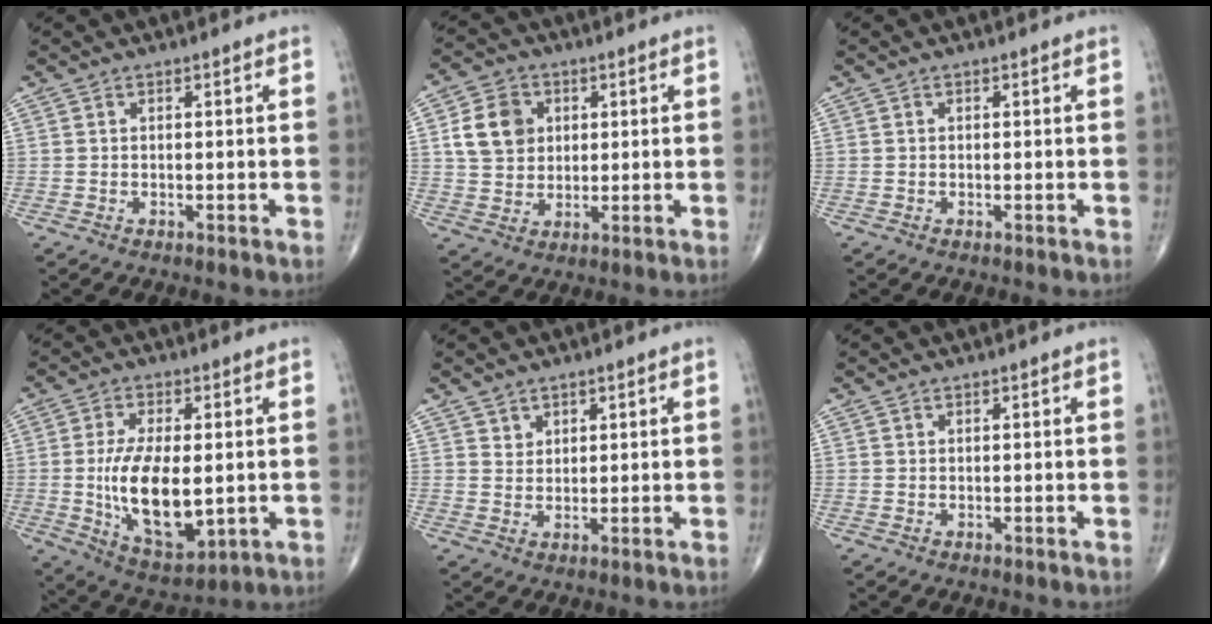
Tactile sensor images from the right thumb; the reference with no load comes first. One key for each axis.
{"total": 9.1, "fx": 2.3, "fy": 7.5, "fz": 4.7, "tx": -0.062, "ty": -0.003, "tz": 0.043}
{"total": 0.0}
{"total": 14.9, "fx": -0.9, "fy": 7.0, "fz": 13.2, "tx": -0.230, "ty": -0.021, "tz": -0.004}
{"total": 2.5, "fx": 1.7, "fy": 1.9, "fz": 0.4, "tx": 0.011, "ty": -0.012, "tz": 0.027}
{"total": 0.0}